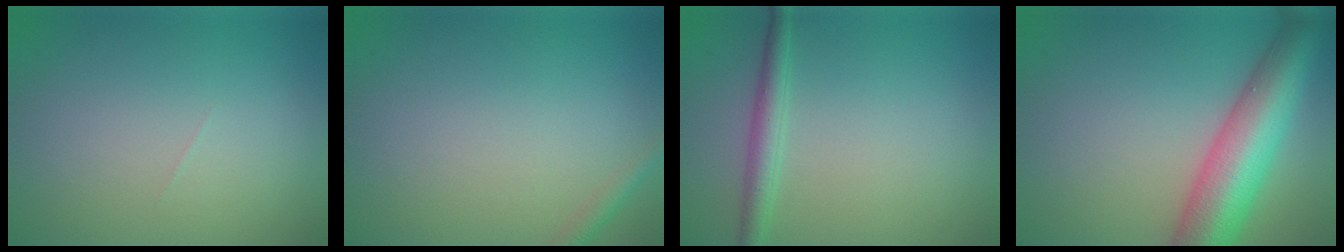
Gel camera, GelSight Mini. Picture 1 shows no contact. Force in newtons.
{"total": 1.2, "press": 1.2, "slide": 0.1}
{"total": 2.3, "press": 2.3, "slide": 0.1}
{"total": 9.5, "press": 9.5, "slide": 0.2}